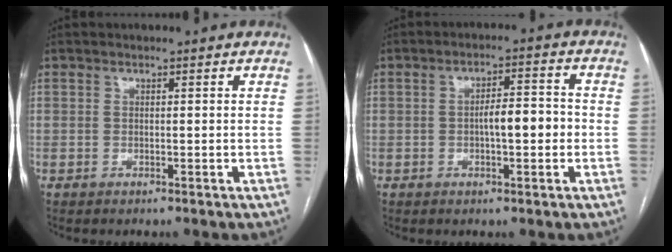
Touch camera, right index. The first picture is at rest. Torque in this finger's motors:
{"motor_torque": [0.85, -0.01, 0.51, 0.10]}